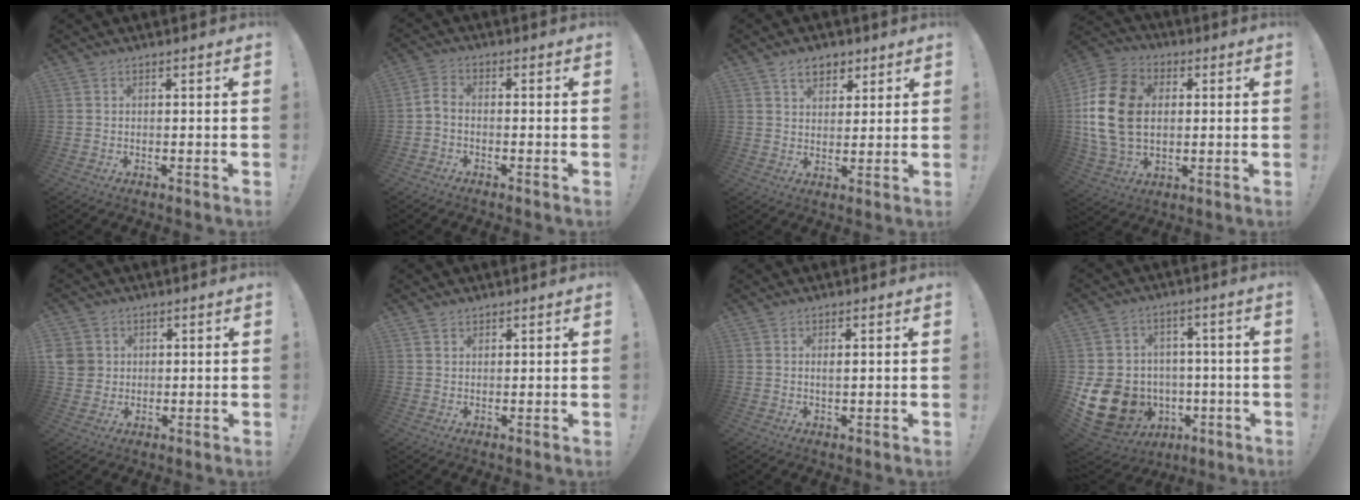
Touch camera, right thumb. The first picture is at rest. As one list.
[{"total": 2.5, "force": [-1.6, 1.0, 1.7], "torque": [-0.041, 0.009, -0.029]}, {"total": 6.6, "force": [3.9, 4.5, 2.9], "torque": [-0.042, -0.011, 0.071]}, {"total": 19.5, "force": [1.8, 14.3, 13.2], "torque": [-0.251, 0.011, 0.036]}, {"total": 5.5, "force": [1.3, 5.2, 1.5], "torque": [-0.032, -0.002, 0.028]}, {"total": 1.7, "force": [1.3, 1.0, 0.4], "torque": [-0.006, -0.004, 0.024]}, {"total": 1.4, "force": [0.3, 0.3, 1.4], "torque": [-0.019, -0.004, 0.002]}, {"total": 17.5, "force": [-4.1, 14.9, 8.1], "torque": [-0.178, 0.027, -0.037]}]